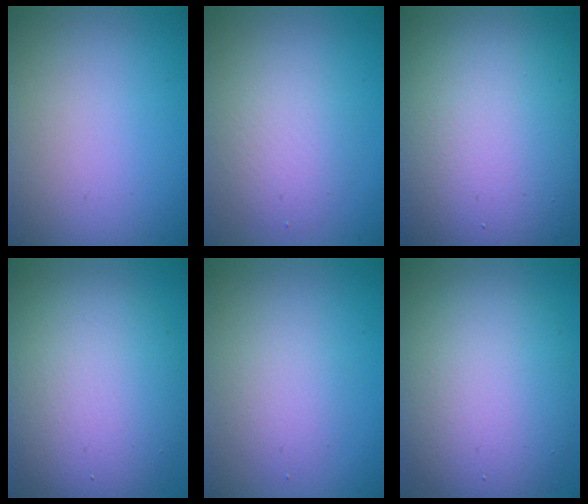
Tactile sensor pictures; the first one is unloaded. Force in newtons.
{"total": 2.9, "press": 2.9, "slide": 0.2}
{"total": 13.1, "press": 13.1, "slide": 1.1}
{"total": 9.2, "press": 9.1, "slide": 0.8}
{"total": 2.0, "press": 2.0, "slide": 0.2}
{"total": 9.1, "press": 9.1, "slide": 0.6}